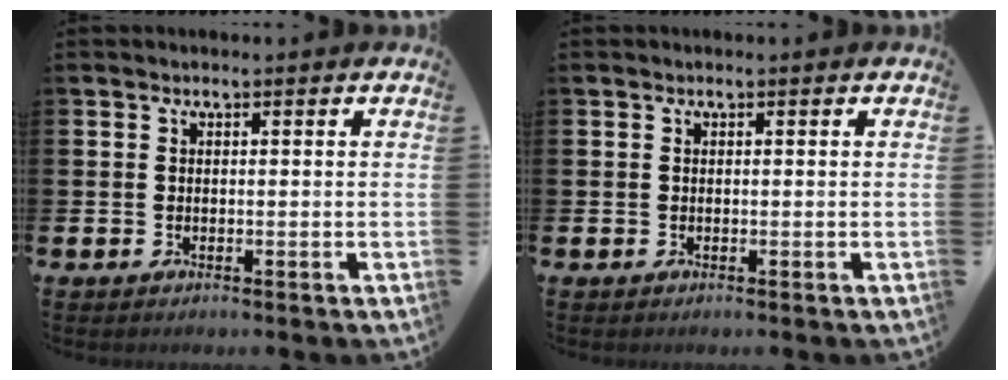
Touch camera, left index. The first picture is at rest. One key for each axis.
{"total": 0.0}